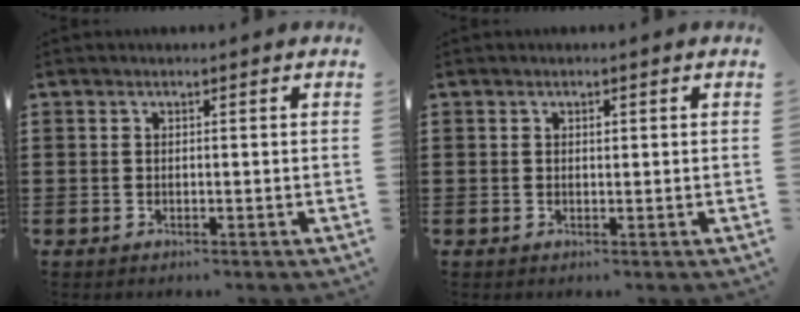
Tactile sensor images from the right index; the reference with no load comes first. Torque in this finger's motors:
{"motor_torque": [0.06, -0.02, 0.00, 0.00]}